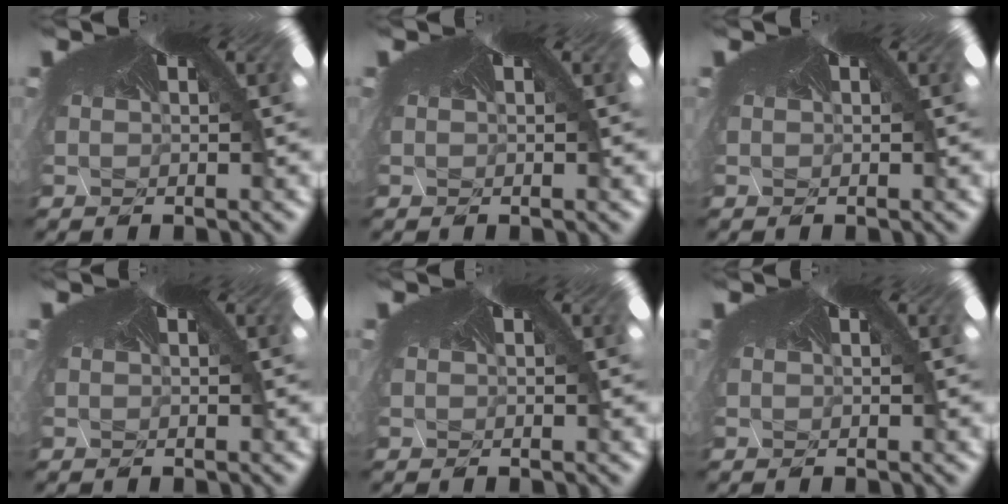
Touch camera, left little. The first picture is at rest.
{"total": 0.0}
{"total": 0.0}
{"total": 0.0}
{"total": 0.0}
{"total": 0.0}